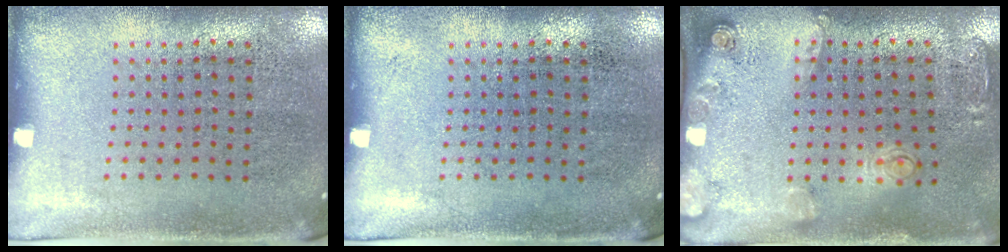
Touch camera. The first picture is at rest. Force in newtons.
{"total": 0.0}
{"total": 1.8, "press": 1.4, "slide": 1.1}